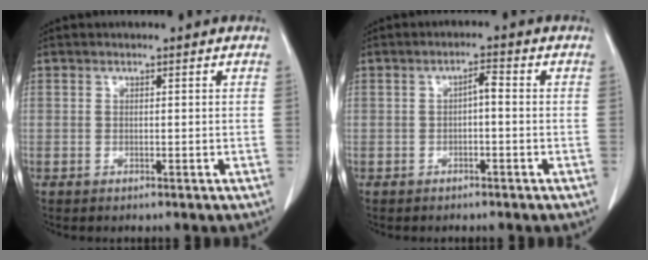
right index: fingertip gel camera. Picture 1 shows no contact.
{"total": 2.1, "force": [-0.3, 0.5, 2.0], "torque": [-0.032, 0.007, -0.005]}